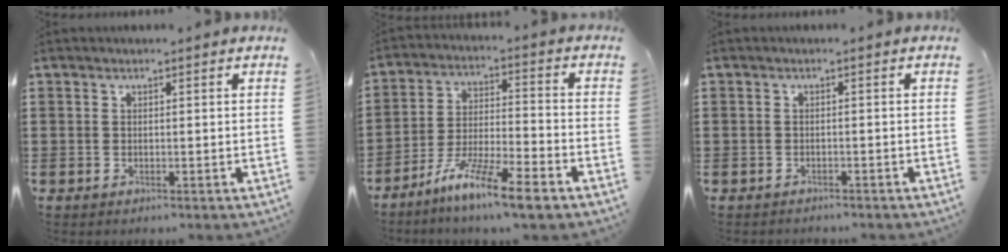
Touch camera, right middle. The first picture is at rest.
{"total": 9.3, "force": [-7.3, 0.4, 5.8], "torque": [-0.114, -0.001, -0.141]}
{"total": 0.8, "force": [-0.7, 0.2, -0.2], "torque": [0.001, 0.003, -0.017]}